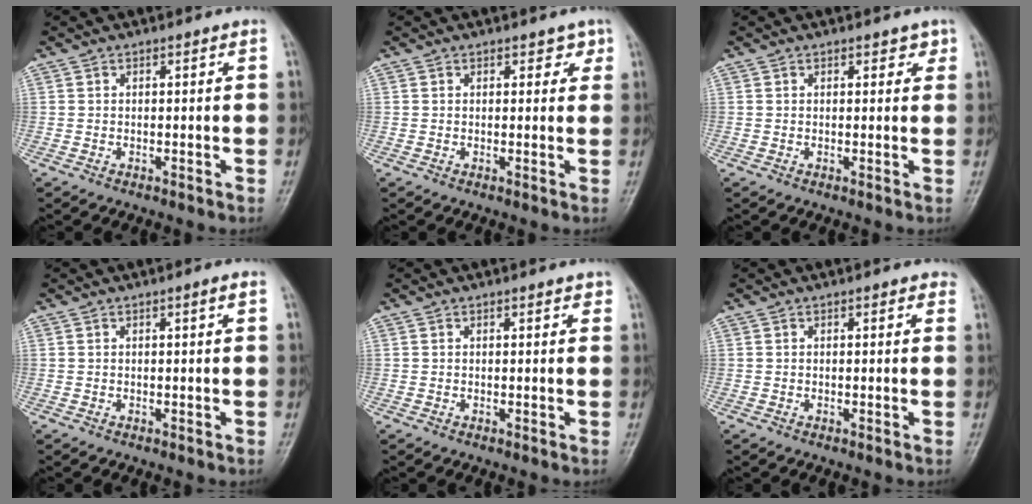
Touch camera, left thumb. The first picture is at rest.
{"total": 2.3, "force": [1.3, 1.4, 1.3], "torque": [0.004, -0.004, 0.013]}
{"total": 2.0, "force": [1.2, 1.1, 1.1], "torque": [0.001, -0.004, 0.012]}
{"total": 0.8, "force": [0.3, 0.0, 0.8], "torque": [-0.014, 0.002, 0.004]}
{"total": 1.2, "force": [0.8, 0.5, 0.8], "torque": [-0.009, -0.001, 0.008]}
{"total": 1.2, "force": [0.7, 0.7, 0.7], "torque": [0.001, 0.001, 0.002]}